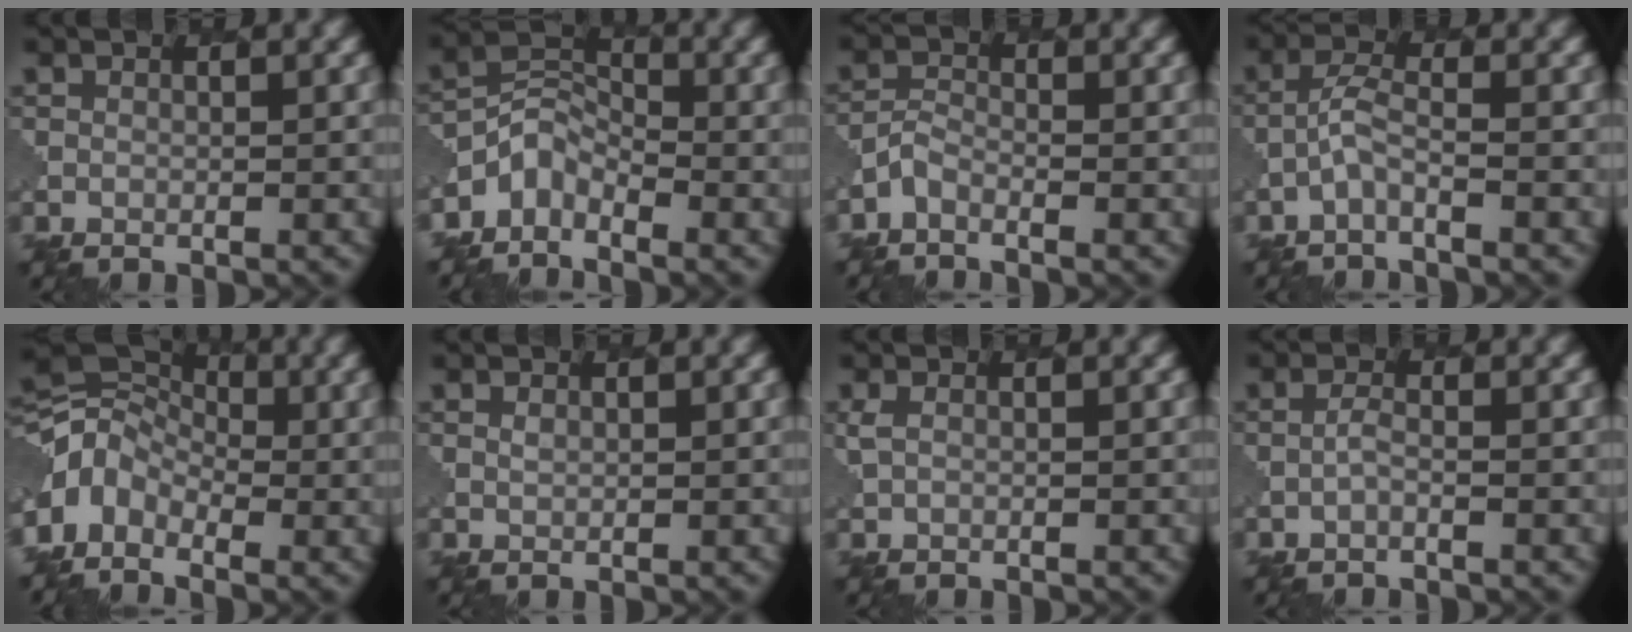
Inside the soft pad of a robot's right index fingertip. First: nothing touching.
{"total": 3.0, "force": [-2.2, 1.8, 0.8], "torque": [-0.013, 0.006, -0.055]}
{"total": 1.2, "force": [-1.0, 0.5, 0.5], "torque": [-0.015, 0.000, -0.027]}
{"total": 1.9, "force": [-1.1, 0.4, 1.5], "torque": [-0.036, 0.005, -0.029]}
{"total": 5.5, "force": [-2.2, 4.2, 2.9], "torque": [-0.052, 0.007, -0.062]}
{"total": 0.7, "force": [0.6, 0.2, 0.2], "torque": [-0.006, -0.003, 0.014]}
{"total": 1.1, "force": [0.2, 0.6, 0.8], "torque": [-0.026, -0.002, 0.005]}
{"total": 0.7, "force": [-0.2, 0.1, 0.6], "torque": [-0.014, 0.003, -0.009]}